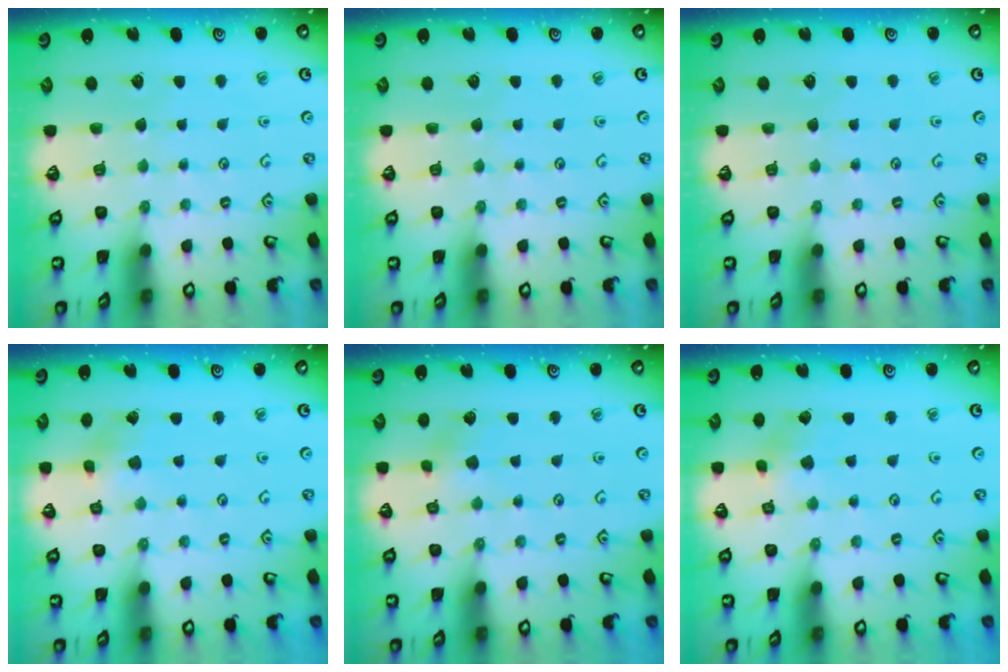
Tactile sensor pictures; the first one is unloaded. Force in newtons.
{"total": 0.0}
{"total": 0.0}
{"total": 2.1, "press": 2.1, "slide": 0.1}
{"total": 2.9, "press": 2.9, "slide": 0.3}
{"total": 3.1, "press": 3.1, "slide": 0.3}